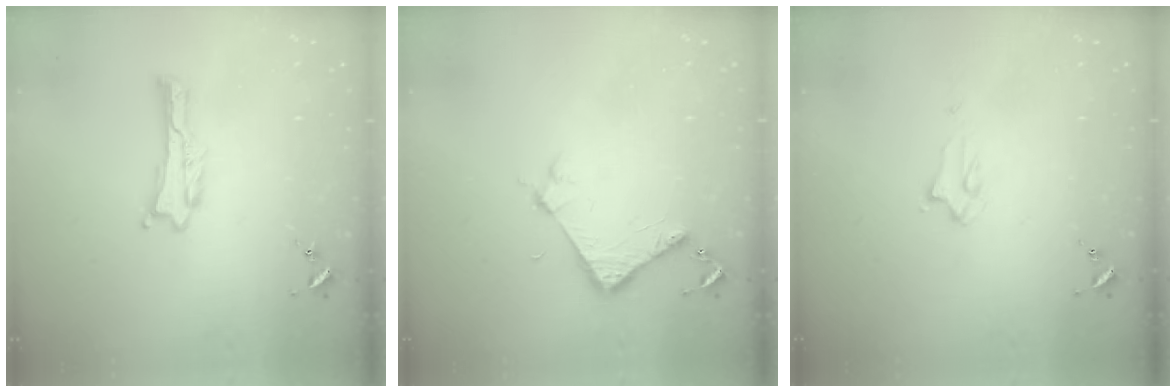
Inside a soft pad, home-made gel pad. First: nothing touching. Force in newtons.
{"total": 3.9, "press": 3.9, "slide": 0.3}
{"total": 2.0, "press": 2.0, "slide": 0.2}